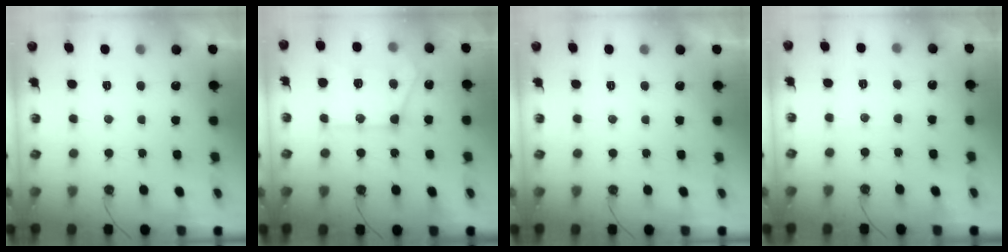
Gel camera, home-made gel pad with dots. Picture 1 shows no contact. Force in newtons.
{"total": 17.9, "press": 17.9, "slide": 1.3}
{"total": 0.0}
{"total": 3.4, "press": 3.4, "slide": 0.6}